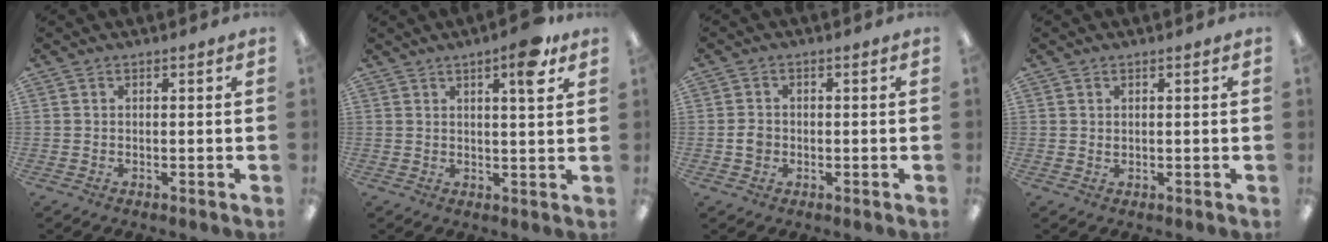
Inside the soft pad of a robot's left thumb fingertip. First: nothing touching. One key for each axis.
{"total": 6.9, "fx": 4.0, "fy": 1.3, "fz": 5.5, "tx": -0.077, "ty": -0.012, "tz": 0.059}
{"total": 2.6, "fx": -0.4, "fy": 2.2, "fz": 1.4, "tx": -0.025, "ty": 0.005, "tz": -0.008}
{"total": 1.0, "fx": 0.6, "fy": 0.5, "fz": 0.7, "tx": -0.015, "ty": 0.002, "tz": 0.009}